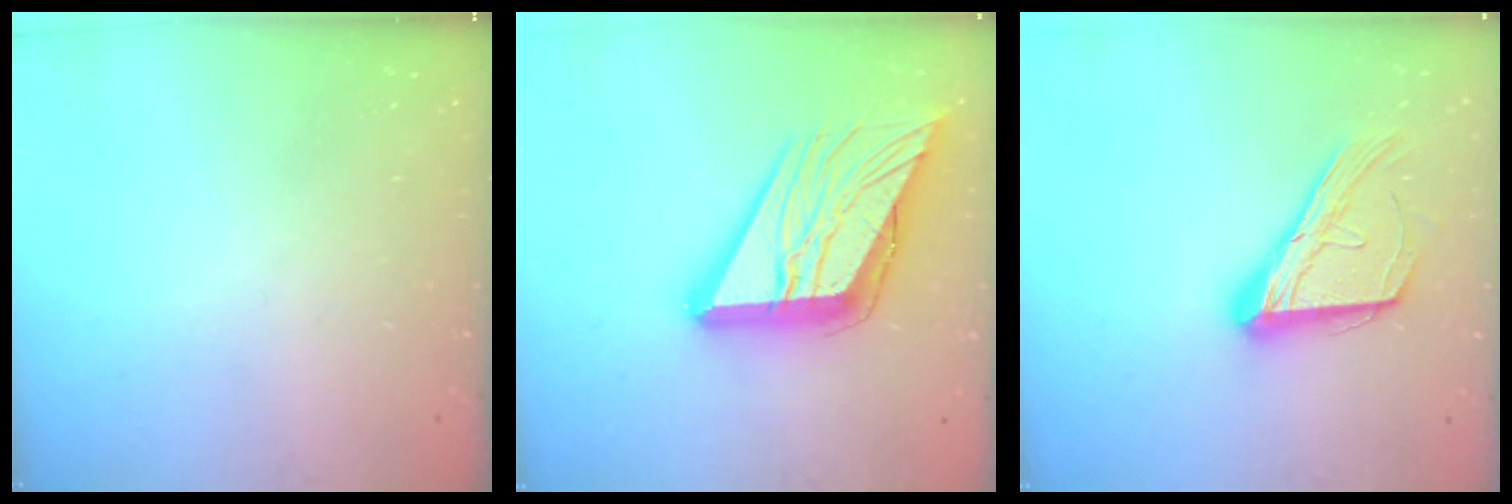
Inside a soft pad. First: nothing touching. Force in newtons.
{"total": 24.2, "press": 24.1, "slide": 2.8}
{"total": 15.8, "press": 15.7, "slide": 1.0}